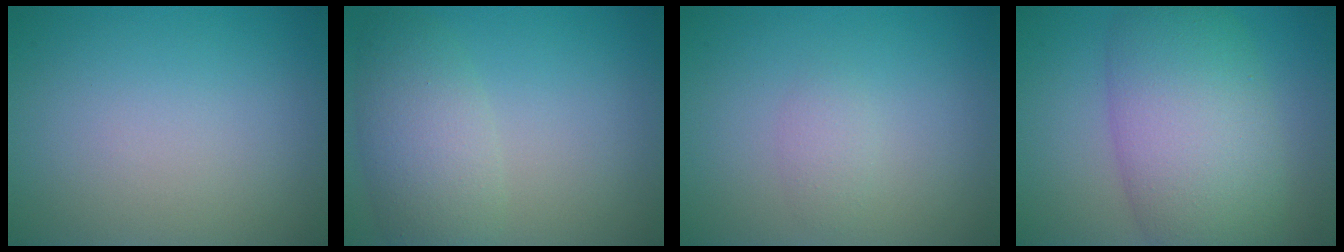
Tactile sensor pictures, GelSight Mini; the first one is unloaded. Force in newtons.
{"total": 4.6, "press": 4.6, "slide": 0.3}
{"total": 1.2, "press": 1.2, "slide": 0.0}
{"total": 9.5, "press": 9.5, "slide": 0.3}